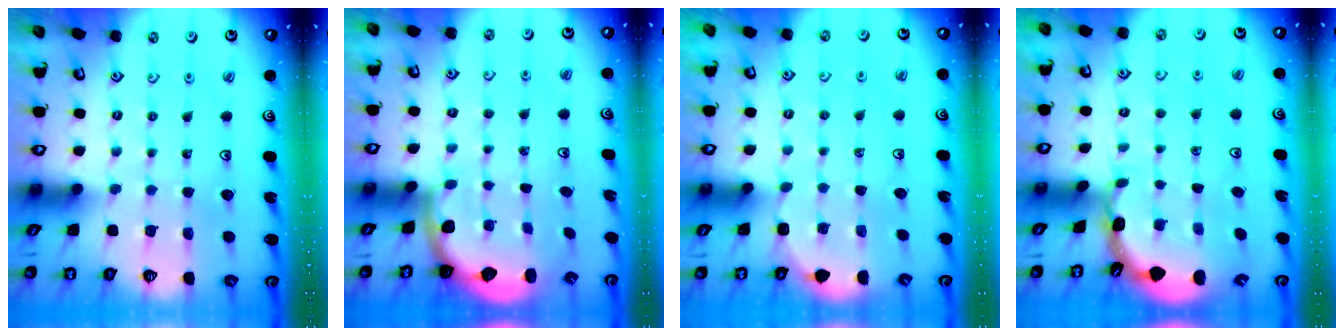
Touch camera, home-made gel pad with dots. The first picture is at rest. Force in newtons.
{"total": 2.2, "press": 2.1, "slide": 0.8}
{"total": 3.0, "press": 2.9, "slide": 0.9}
{"total": 1.8, "press": 1.8, "slide": 0.1}